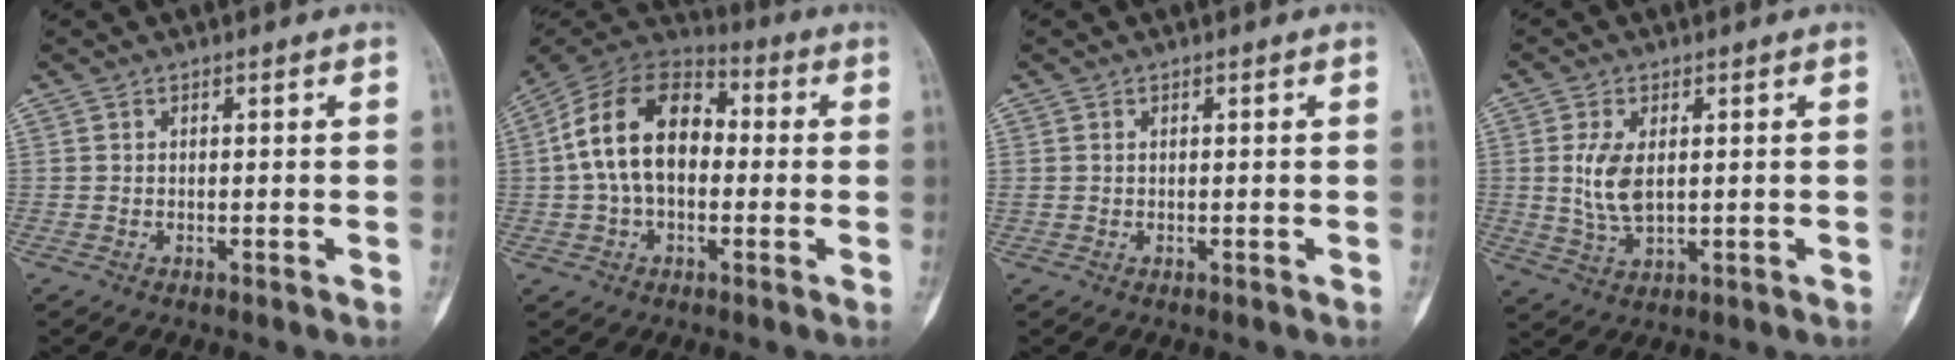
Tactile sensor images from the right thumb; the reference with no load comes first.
{"total": 16.8, "force": [0.7, 10.9, 12.7], "torque": [-0.218, 0.039, 0.002]}
{"total": 0.6, "force": [0.2, 0.5, 0.3], "torque": [-0.007, 0.006, 0.006]}
{"total": 6.7, "force": [0.9, 3.7, 5.6], "torque": [-0.113, -0.008, 0.024]}